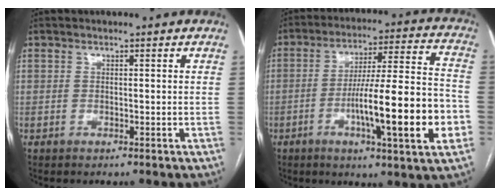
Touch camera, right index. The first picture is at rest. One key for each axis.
{"total": 18.4, "fx": -5.0, "fy": 1.1, "fz": 17.7, "tx": -0.260, "ty": 0.006, "tz": -0.074}